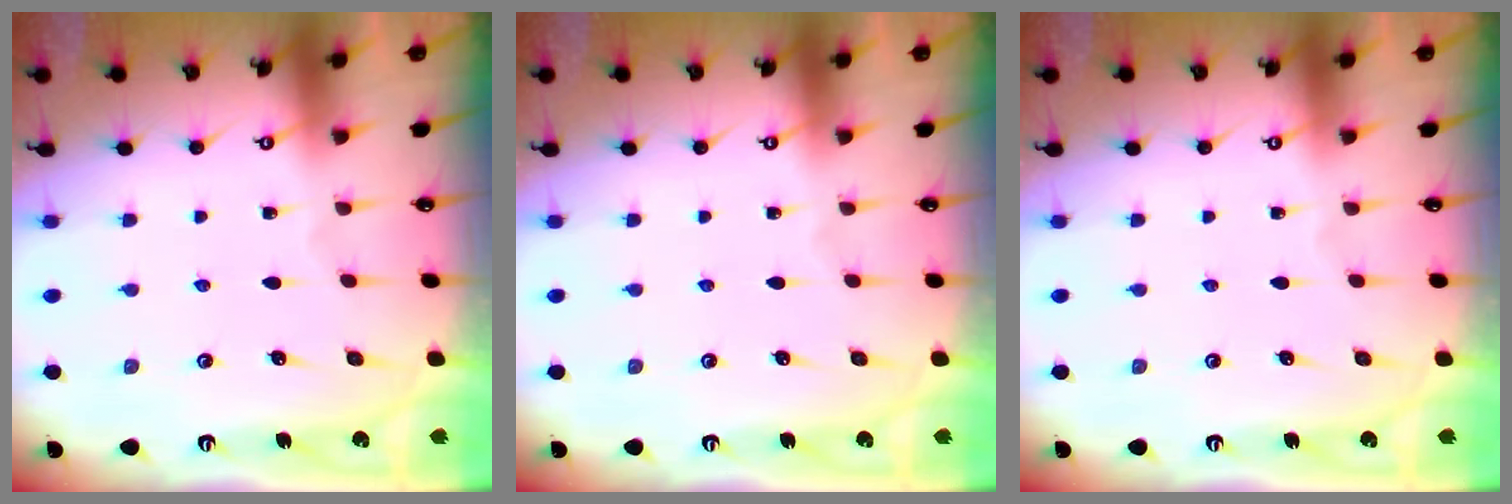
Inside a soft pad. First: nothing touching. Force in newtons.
{"total": 0.0}
{"total": 0.0}